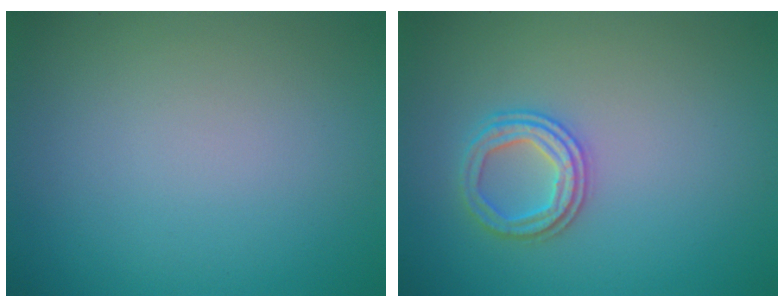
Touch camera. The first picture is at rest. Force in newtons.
{"total": 2.5, "press": 2.4, "slide": 0.6}